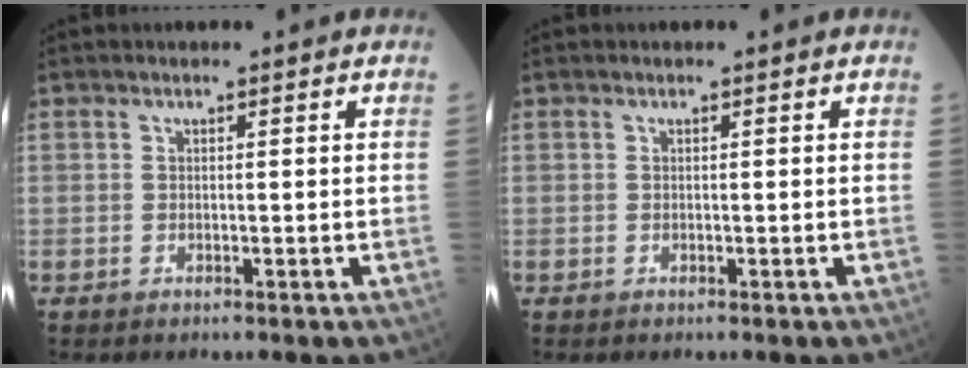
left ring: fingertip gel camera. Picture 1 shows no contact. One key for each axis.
{"total": 0.0}